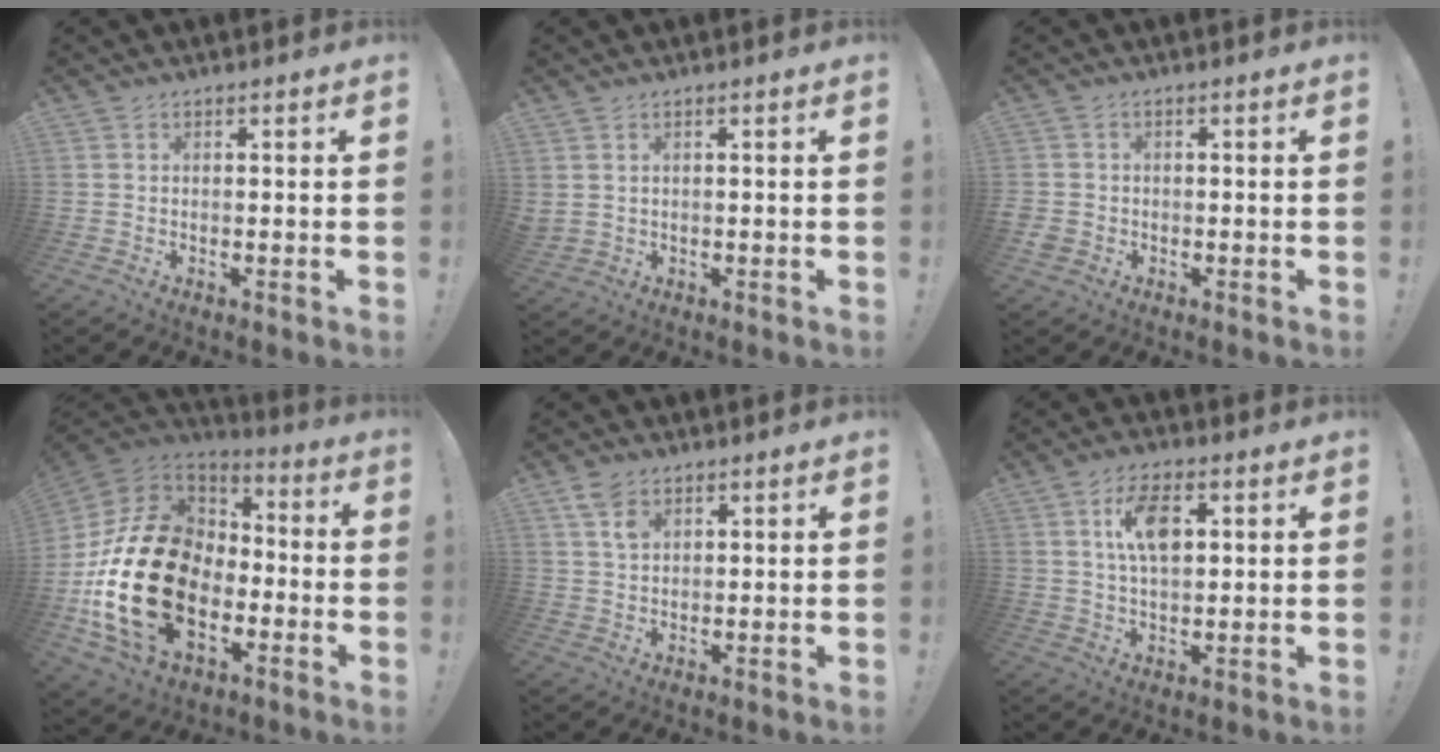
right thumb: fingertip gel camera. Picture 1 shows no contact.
{"total": 1.8, "force": [1.0, 1.0, 1.1], "torque": [-0.028, 0.001, 0.020]}
{"total": 2.7, "force": [-0.8, 2.4, 1.0], "torque": [-0.028, 0.003, -0.014]}
{"total": 28.1, "force": [-5.5, 18.7, 20.2], "torque": [-0.413, 0.029, -0.073]}
{"total": 5.3, "force": [3.0, 3.2, 3.0], "torque": [-0.052, -0.010, 0.058]}
{"total": 9.9, "force": [2.8, 5.1, 7.9], "torque": [-0.124, 0.003, 0.048]}